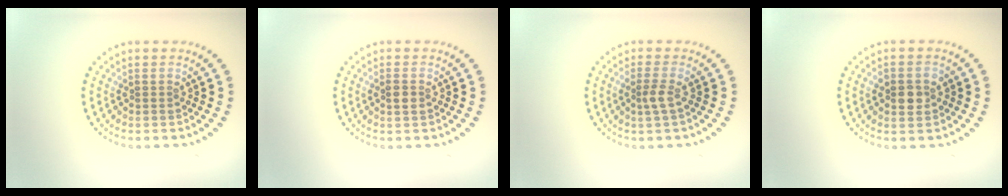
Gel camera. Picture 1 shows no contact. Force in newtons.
{"total": 1.2, "press": 1.2, "slide": 0.3}
{"total": 1.6, "press": 1.3, "slide": 0.9}
{"total": 2.3, "press": 2.3, "slide": 0.2}